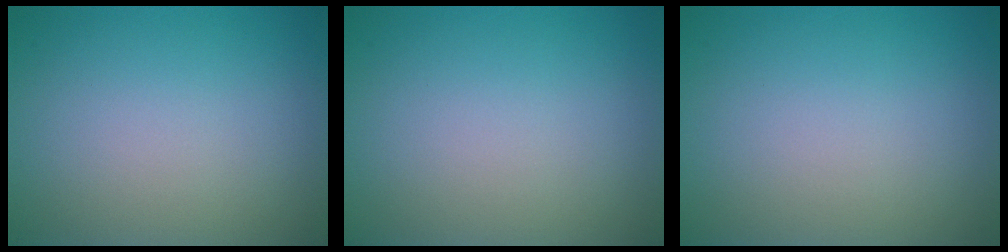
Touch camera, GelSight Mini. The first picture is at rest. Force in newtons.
{"total": 0.0}
{"total": 0.0}